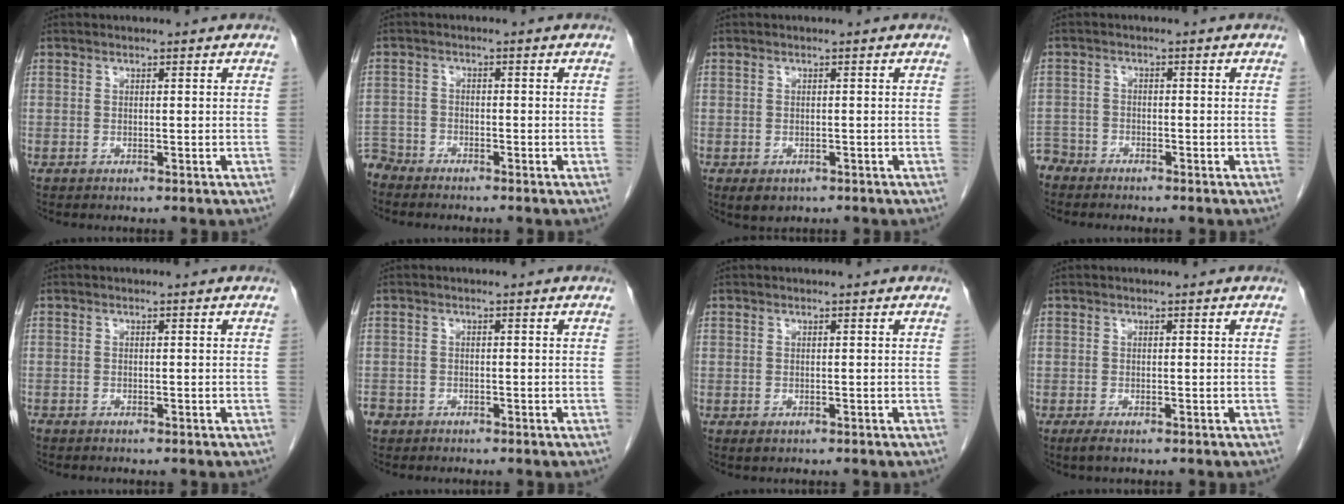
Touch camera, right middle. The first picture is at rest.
{"total": 4.3, "force": [-4.2, 1.1, -0.2], "torque": [0.007, -0.009, -0.083]}
{"total": 2.9, "force": [-1.8, 1.9, 1.3], "torque": [-0.015, -0.002, -0.018]}
{"total": 4.0, "force": [-3.6, 1.6, -0.3], "torque": [0.008, -0.004, -0.076]}
{"total": 0.7, "force": [-0.6, 0.1, 0.2], "torque": [-0.007, -0.001, -0.012]}
{"total": 3.1, "force": [-2.1, 2.2, 0.6], "torque": [-0.012, 0.001, -0.042]}
{"total": 0.6, "force": [-0.3, 0.4, 0.3], "torque": [-0.007, 0.000, 0.000]}
{"total": 1.6, "force": [-1.1, 0.4, 1.1], "torque": [-0.023, -0.005, -0.018]}